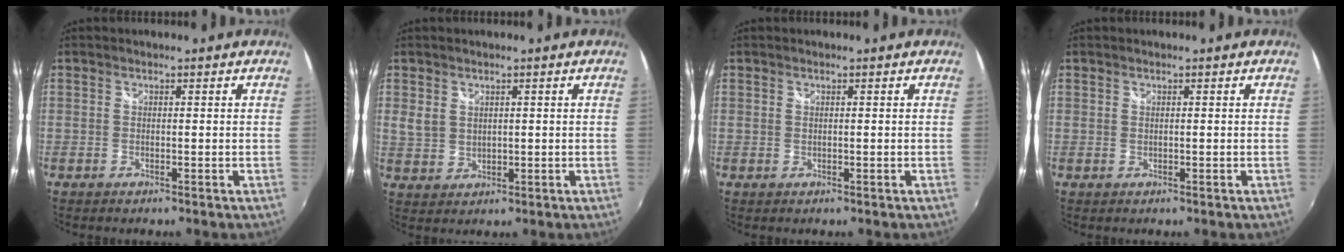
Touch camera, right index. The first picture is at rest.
{"total": 3.7, "force": [1.4, 2.9, 1.8], "torque": [-0.029, 0.001, 0.033]}
{"total": 0.0}
{"total": 0.0}